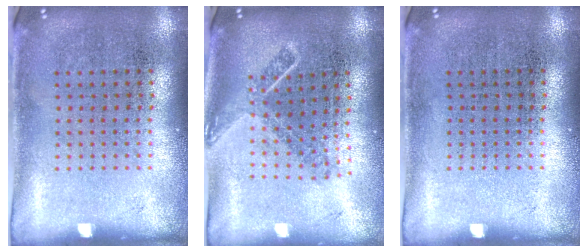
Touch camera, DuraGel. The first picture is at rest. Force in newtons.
{"total": 1.8, "press": 1.3, "slide": 1.2}
{"total": 0.0}